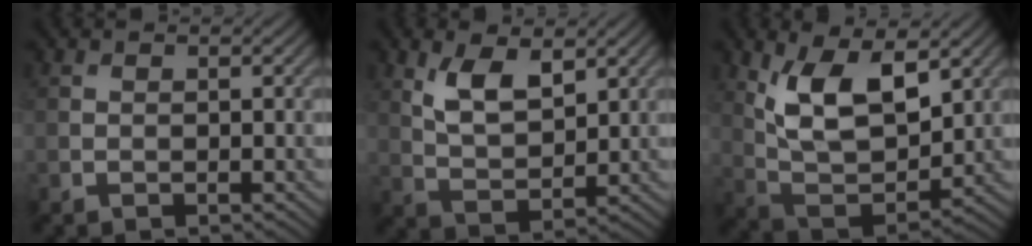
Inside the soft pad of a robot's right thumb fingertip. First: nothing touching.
{"total": 6.1, "force": [3.0, 2.8, 4.5], "torque": [-0.097, -0.008, 0.059]}
{"total": 11.3, "force": [4.9, 5.5, 8.6], "torque": [-0.179, -0.011, 0.096]}